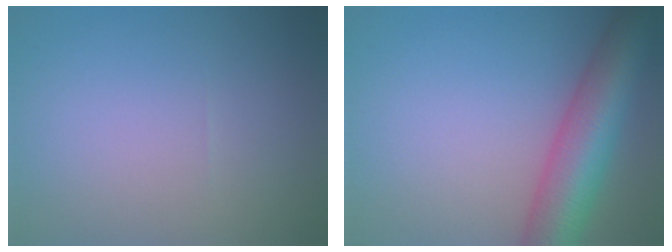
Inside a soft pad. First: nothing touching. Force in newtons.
{"total": 8.9, "press": 8.9, "slide": 0.4}